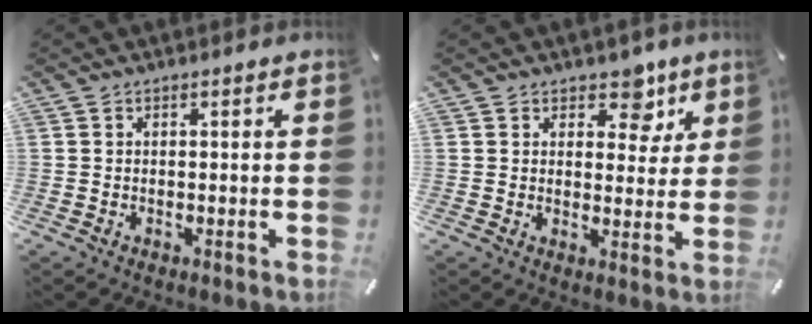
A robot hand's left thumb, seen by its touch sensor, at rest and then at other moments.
{"total": 7.5, "force": [4.7, 4.8, 3.3], "torque": [-0.014, -0.032, 0.073]}